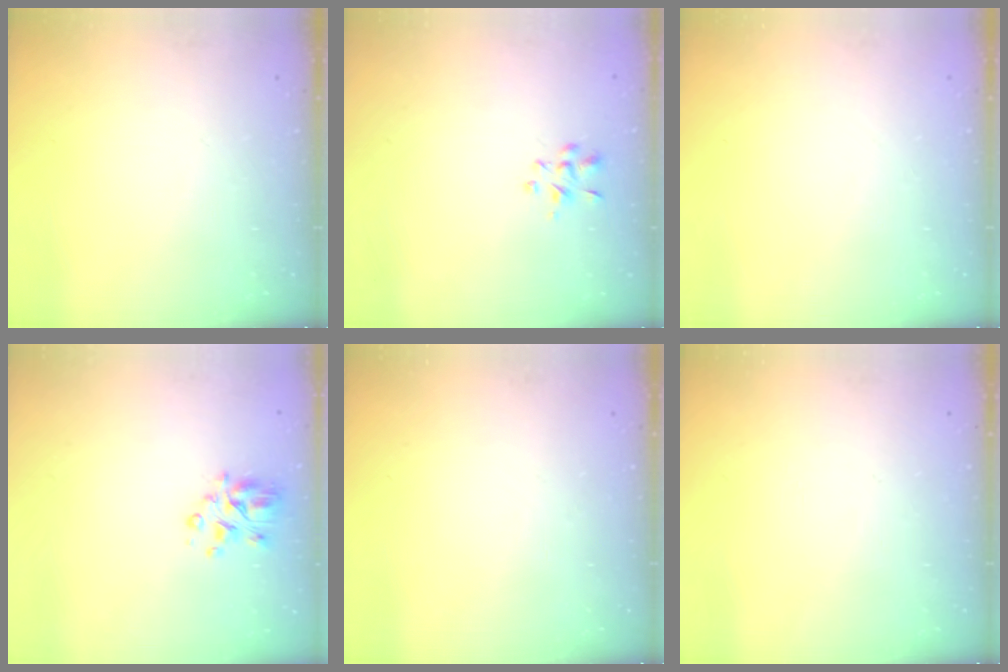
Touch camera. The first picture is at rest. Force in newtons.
{"total": 2.9, "press": 2.7, "slide": 1.2}
{"total": 0.0}
{"total": 5.9, "press": 5.5, "slide": 2.0}
{"total": 0.0}
{"total": 0.0}